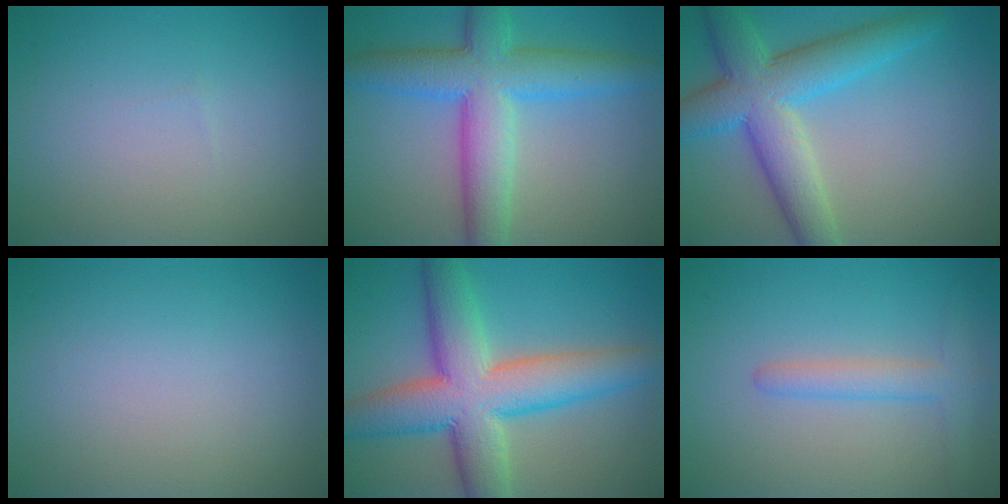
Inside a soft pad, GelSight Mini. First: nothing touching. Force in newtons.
{"total": 8.4, "press": 8.4, "slide": 0.1}
{"total": 7.9, "press": 7.9, "slide": 0.2}
{"total": 0.0}
{"total": 10.2, "press": 10.2, "slide": 0.3}
{"total": 2.6, "press": 2.6, "slide": 0.2}